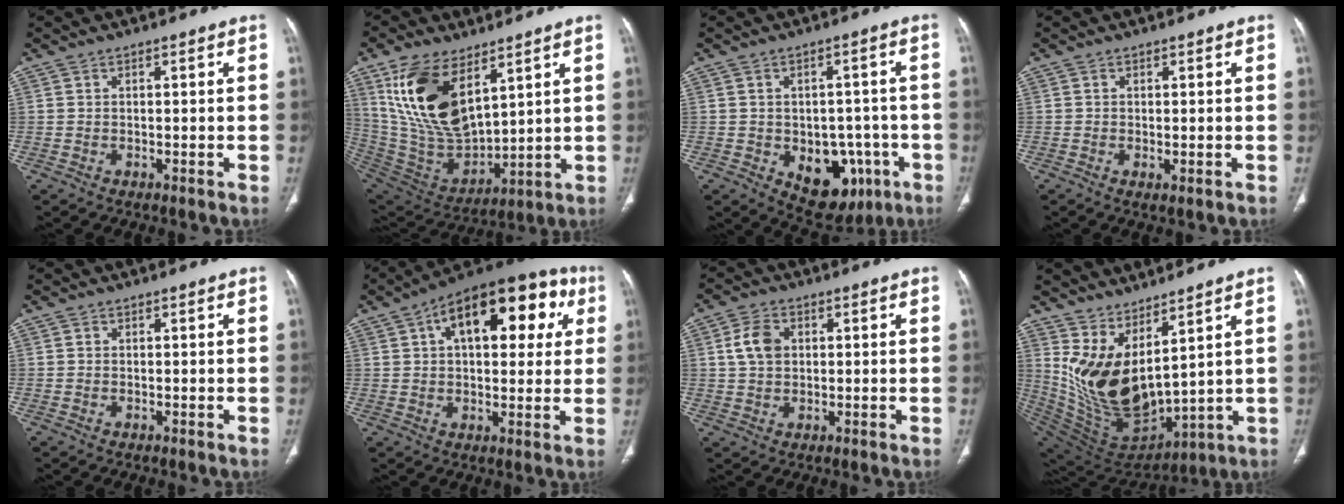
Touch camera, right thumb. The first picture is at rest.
{"total": 20.3, "force": [9.3, 10.3, 14.9], "torque": [-0.265, -0.044, 0.196]}
{"total": 12.6, "force": [-4.3, 8.5, 8.2], "torque": [-0.068, 0.023, -0.041]}
{"total": 1.1, "force": [-0.2, 0.5, 1.0], "torque": [-0.022, -0.005, -0.001]}
{"total": 0.0}
{"total": 21.7, "force": [7.2, 11.0, 17.2], "torque": [-0.209, 0.031, 0.100]}
{"total": 5.7, "force": [1.2, 4.1, 3.7], "torque": [-0.066, 0.004, 0.020]}
{"total": 16.3, "force": [7.5, 6.8, 12.8], "torque": [-0.230, -0.073, 0.177]}